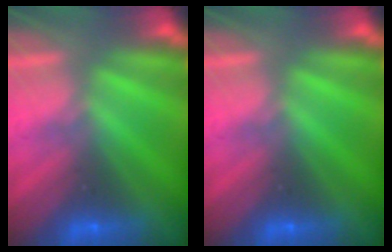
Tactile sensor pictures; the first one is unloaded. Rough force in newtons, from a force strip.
{"total": 0.0}